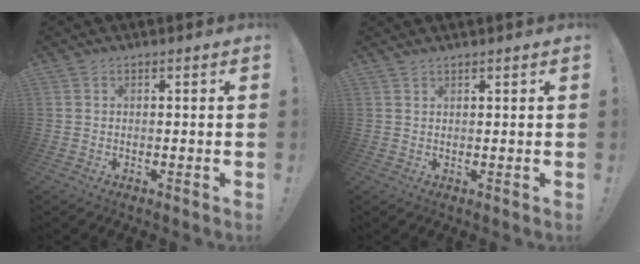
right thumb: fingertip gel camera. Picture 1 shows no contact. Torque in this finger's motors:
{"motor_torque": [0.05, 0.05, 0.38, 0.38, 0.06]}